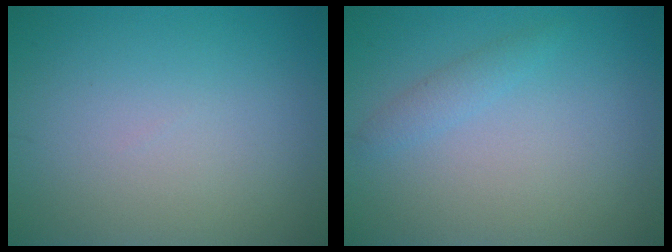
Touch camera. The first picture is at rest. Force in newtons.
{"total": 1.3, "press": 1.3, "slide": 0.0}